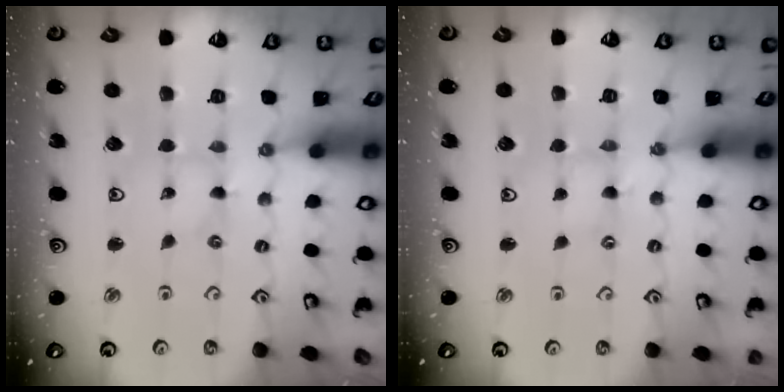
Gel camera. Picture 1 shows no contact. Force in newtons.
{"total": 1.4, "press": 1.4, "slide": 0.2}